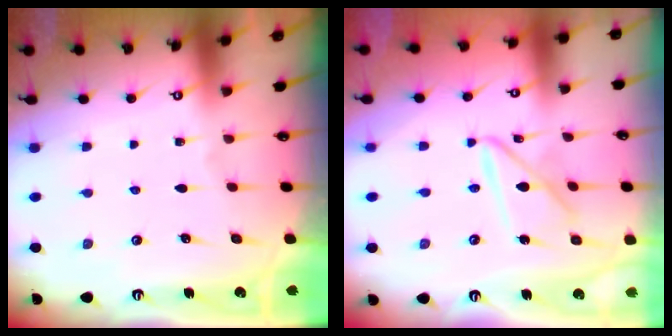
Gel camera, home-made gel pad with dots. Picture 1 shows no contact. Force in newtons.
{"total": 10.5, "press": 10.5, "slide": 1.0}